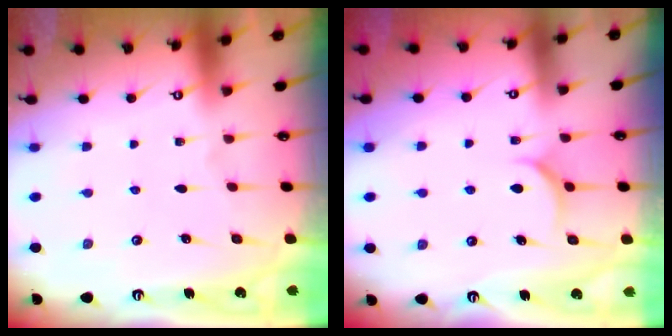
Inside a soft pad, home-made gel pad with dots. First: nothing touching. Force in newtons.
{"total": 5.4, "press": 5.3, "slide": 0.7}